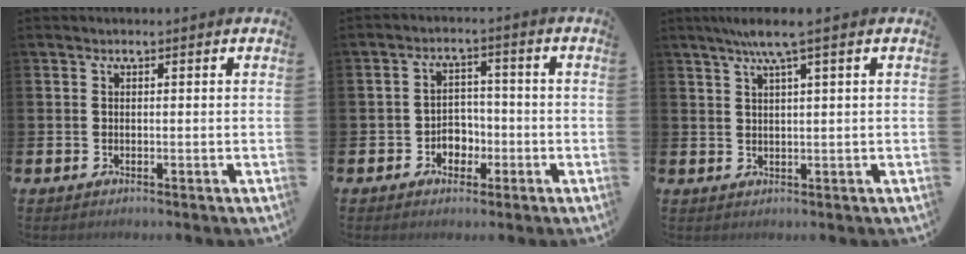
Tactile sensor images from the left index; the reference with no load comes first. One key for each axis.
{"total": 3.4, "fx": -1.7, "fy": 2.7, "fz": 1.1, "tx": -0.029, "ty": 0.005, "tz": -0.041}
{"total": 3.9, "fx": 2.6, "fy": -0.1, "fz": 2.9, "tx": -0.065, "ty": 0.004, "tz": 0.045}